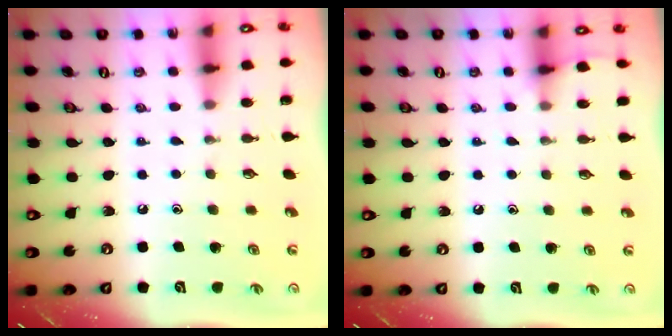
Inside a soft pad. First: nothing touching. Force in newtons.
{"total": 4.0, "press": 3.9, "slide": 0.6}